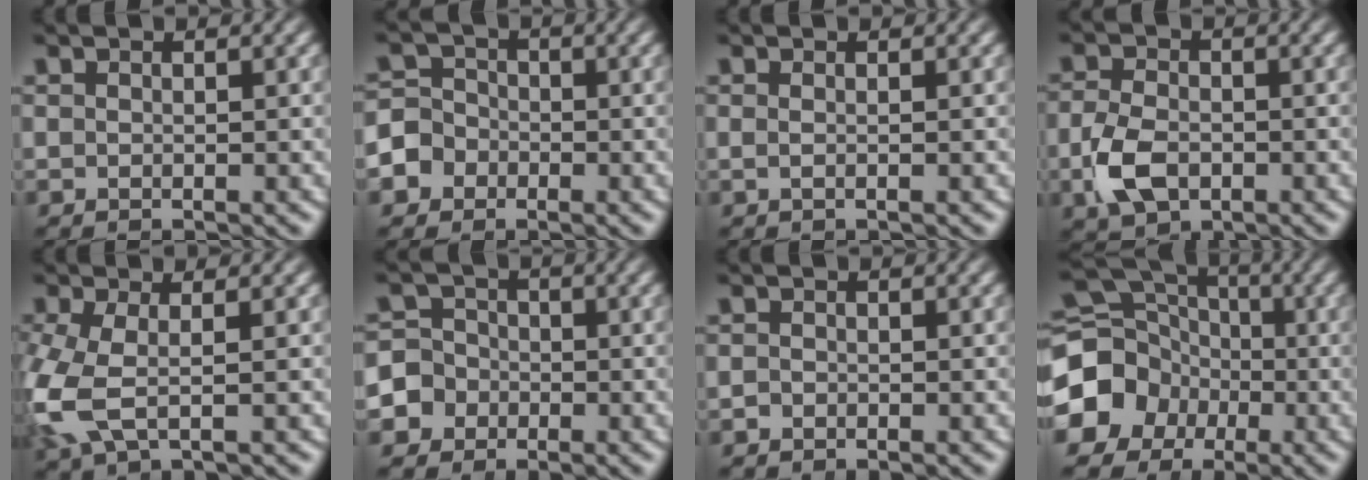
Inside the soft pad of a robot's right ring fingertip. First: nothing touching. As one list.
[{"total": 6.5, "force": [-1.9, 6.0, 1.7], "torque": [-0.032, -0.017, -0.034]}, {"total": 0.6, "force": [0.0, -0.6, 0.3], "torque": [-0.003, -0.002, 0.002]}, {"total": 3.7, "force": [-1.4, 2.3, 2.5], "torque": [-0.046, -0.011, -0.020]}, {"total": 5.2, "force": [-0.6, 3.6, 3.8], "torque": [-0.119, -0.021, 0.002]}, {"total": 8.7, "force": [-2.4, 8.0, 2.2], "torque": [-0.052, -0.028, -0.043]}, {"total": 0.6, "force": [-0.5, 0.2, -0.1], "torque": [0.000, -0.005, -0.008]}, {"total": 14.3, "force": [-1.3, 12.9, 6.0], "torque": [-0.127, -0.035, -0.029]}]